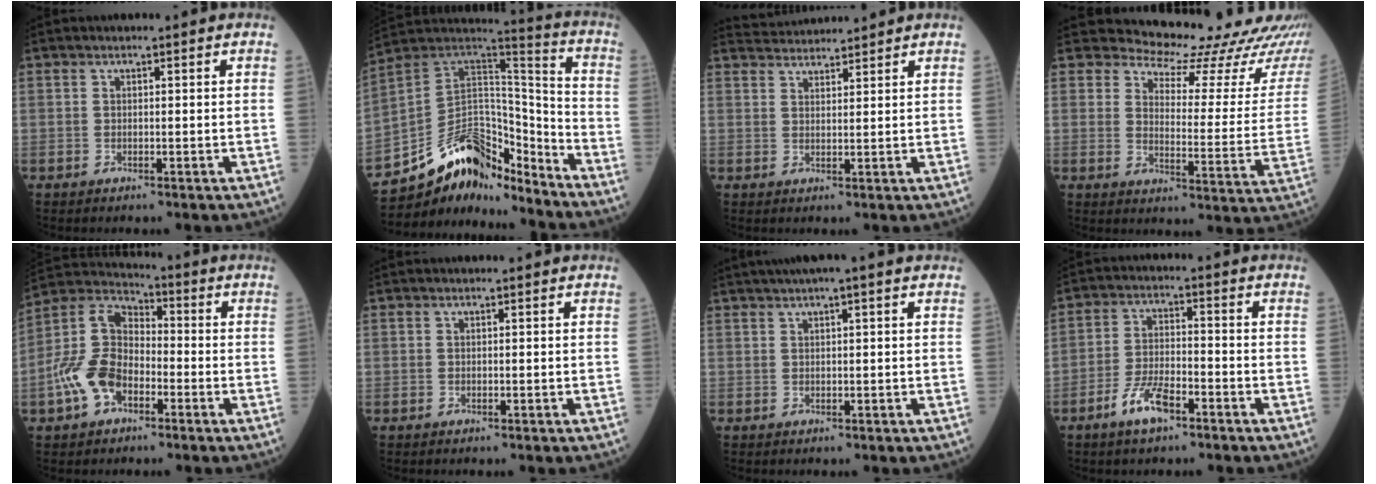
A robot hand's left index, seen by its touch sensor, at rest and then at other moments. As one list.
[{"total": 16.1, "force": [-13.5, 6.2, 6.1], "torque": [-0.103, 0.060, -0.240]}, {"total": 4.6, "force": [4.6, -0.2, 0.1], "torque": [-0.013, 0.030, 0.083]}, {"total": 17.3, "force": [16.9, 2.7, 2.4], "torque": [-0.016, -0.111, 0.170]}, {"total": 10.8, "force": [-4.0, 6.6, 7.6], "torque": [-0.185, 0.016, -0.082]}, {"total": 0.0}, {"total": 4.1, "force": [2.7, -0.3, 3.0], "torque": [-0.049, 0.022, 0.044]}, {"total": 6.3, "force": [-4.1, 2.0, 4.3], "torque": [-0.094, -0.004, -0.080]}]